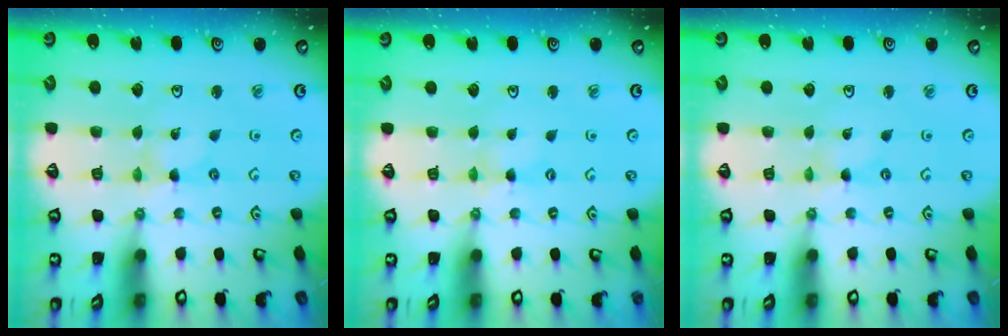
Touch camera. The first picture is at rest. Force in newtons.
{"total": 1.3, "press": 1.2, "slide": 0.4}
{"total": 0.0}